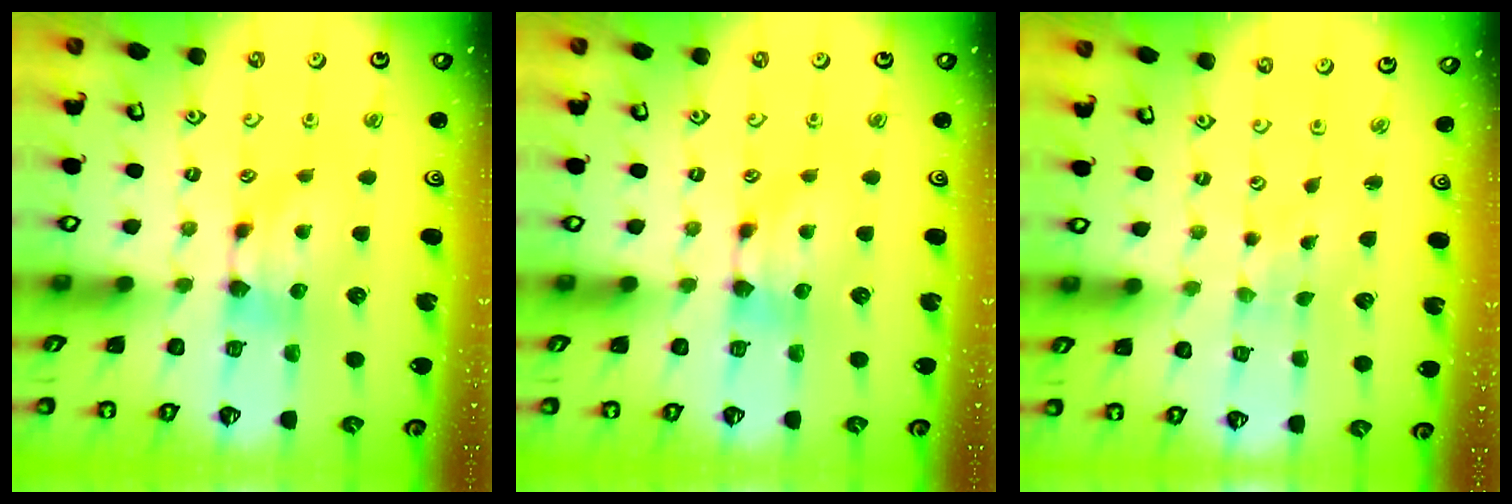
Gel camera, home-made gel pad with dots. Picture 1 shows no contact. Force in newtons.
{"total": 0.0}
{"total": 6.0, "press": 5.6, "slide": 2.0}